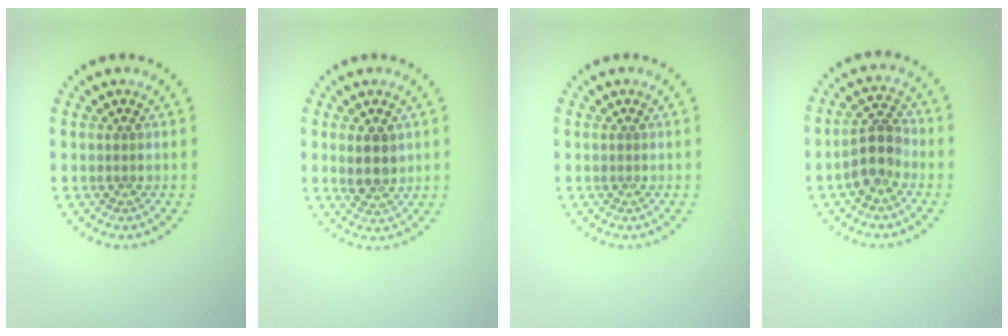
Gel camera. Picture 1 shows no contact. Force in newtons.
{"total": 2.6, "press": 2.4, "slide": 0.8}
{"total": 0.0}
{"total": 3.6, "press": 3.3, "slide": 1.3}